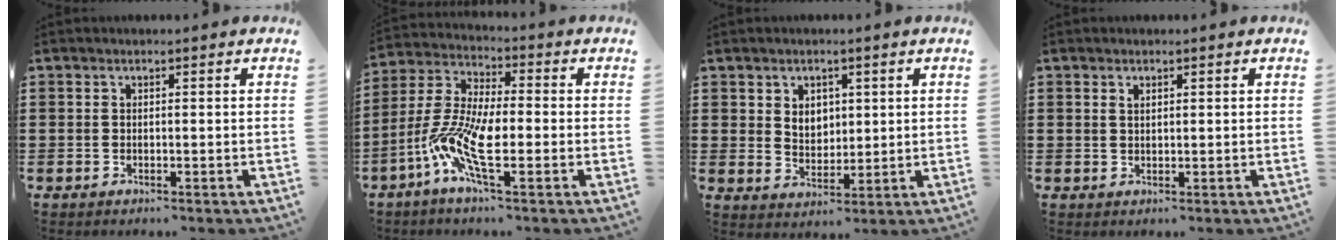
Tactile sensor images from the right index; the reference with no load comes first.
{"total": 10.2, "force": [-3.3, 2.9, 9.2], "torque": [-0.222, -0.022, -0.068]}
{"total": 3.6, "force": [1.6, 2.9, 1.5], "torque": [-0.031, 0.007, 0.027]}
{"total": 1.1, "force": [0.7, 0.5, 0.6], "torque": [-0.013, 0.005, 0.013]}